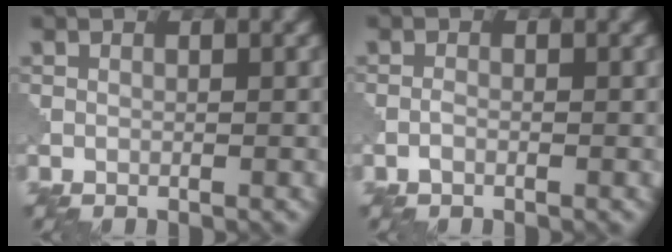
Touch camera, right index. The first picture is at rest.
{"total": 0.7, "force": [-0.5, 0.2, 0.5], "torque": [-0.011, 0.001, -0.012]}